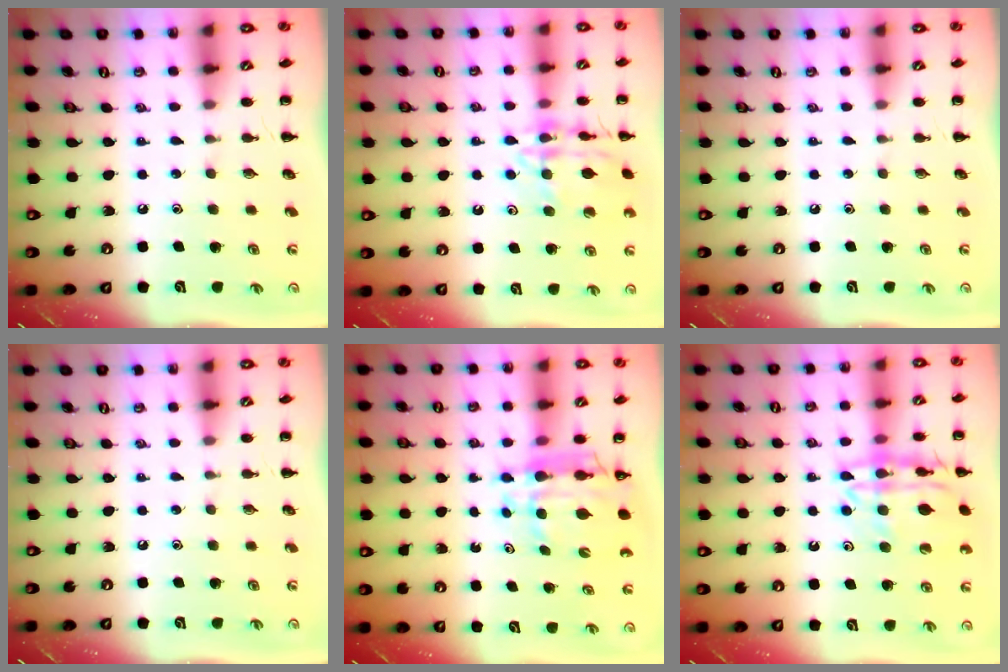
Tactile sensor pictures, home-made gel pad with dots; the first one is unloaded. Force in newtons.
{"total": 14.2, "press": 14.1, "slide": 1.4}
{"total": 0.0}
{"total": 0.0}
{"total": 9.2, "press": 8.6, "slide": 3.2}
{"total": 17.7, "press": 17.6, "slide": 2.0}